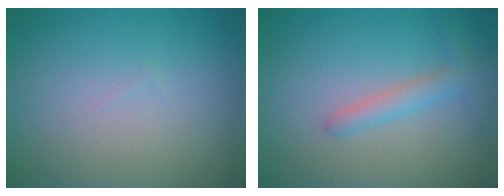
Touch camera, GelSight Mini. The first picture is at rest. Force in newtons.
{"total": 2.1, "press": 2.1, "slide": 0.1}